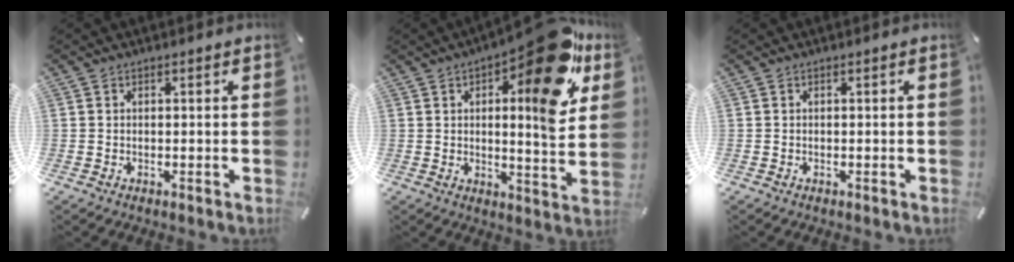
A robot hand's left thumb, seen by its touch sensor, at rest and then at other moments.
{"total": 19.5, "force": [9.8, 6.0, 15.7], "torque": [-0.196, -0.074, 0.146]}
{"total": 0.0}